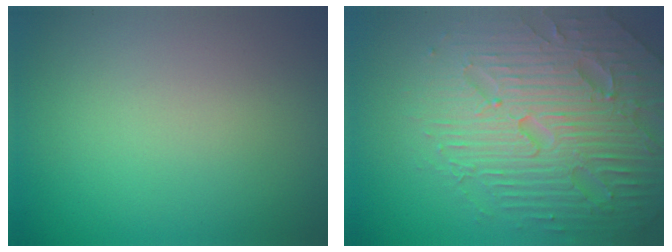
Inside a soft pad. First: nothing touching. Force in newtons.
{"total": 7.4, "press": 7.3, "slide": 1.6}